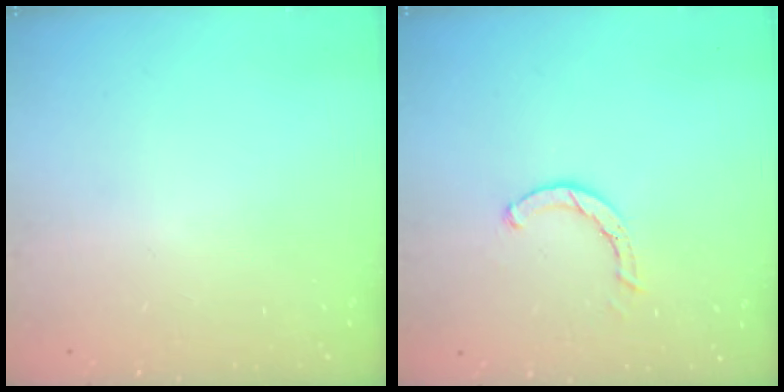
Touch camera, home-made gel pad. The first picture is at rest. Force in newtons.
{"total": 2.0, "press": 2.0, "slide": 0.2}